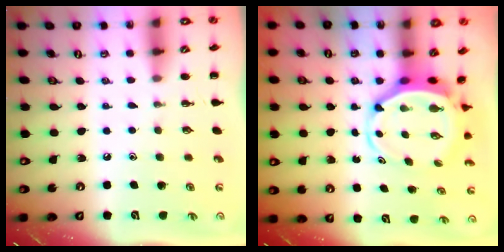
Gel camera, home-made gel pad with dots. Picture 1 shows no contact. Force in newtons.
{"total": 5.4, "press": 5.2, "slide": 1.2}